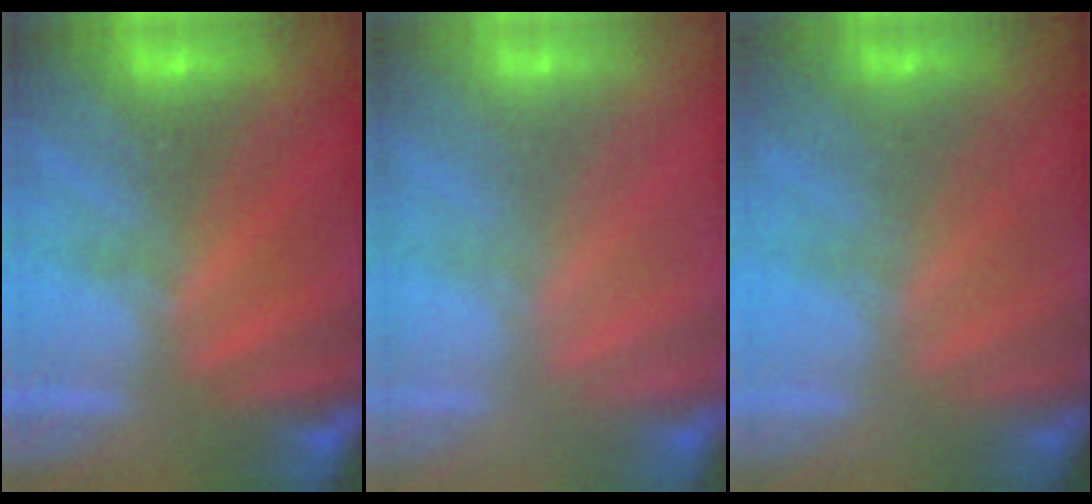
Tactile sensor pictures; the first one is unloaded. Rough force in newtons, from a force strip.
{"total": 3.1}
{"total": 1.6}